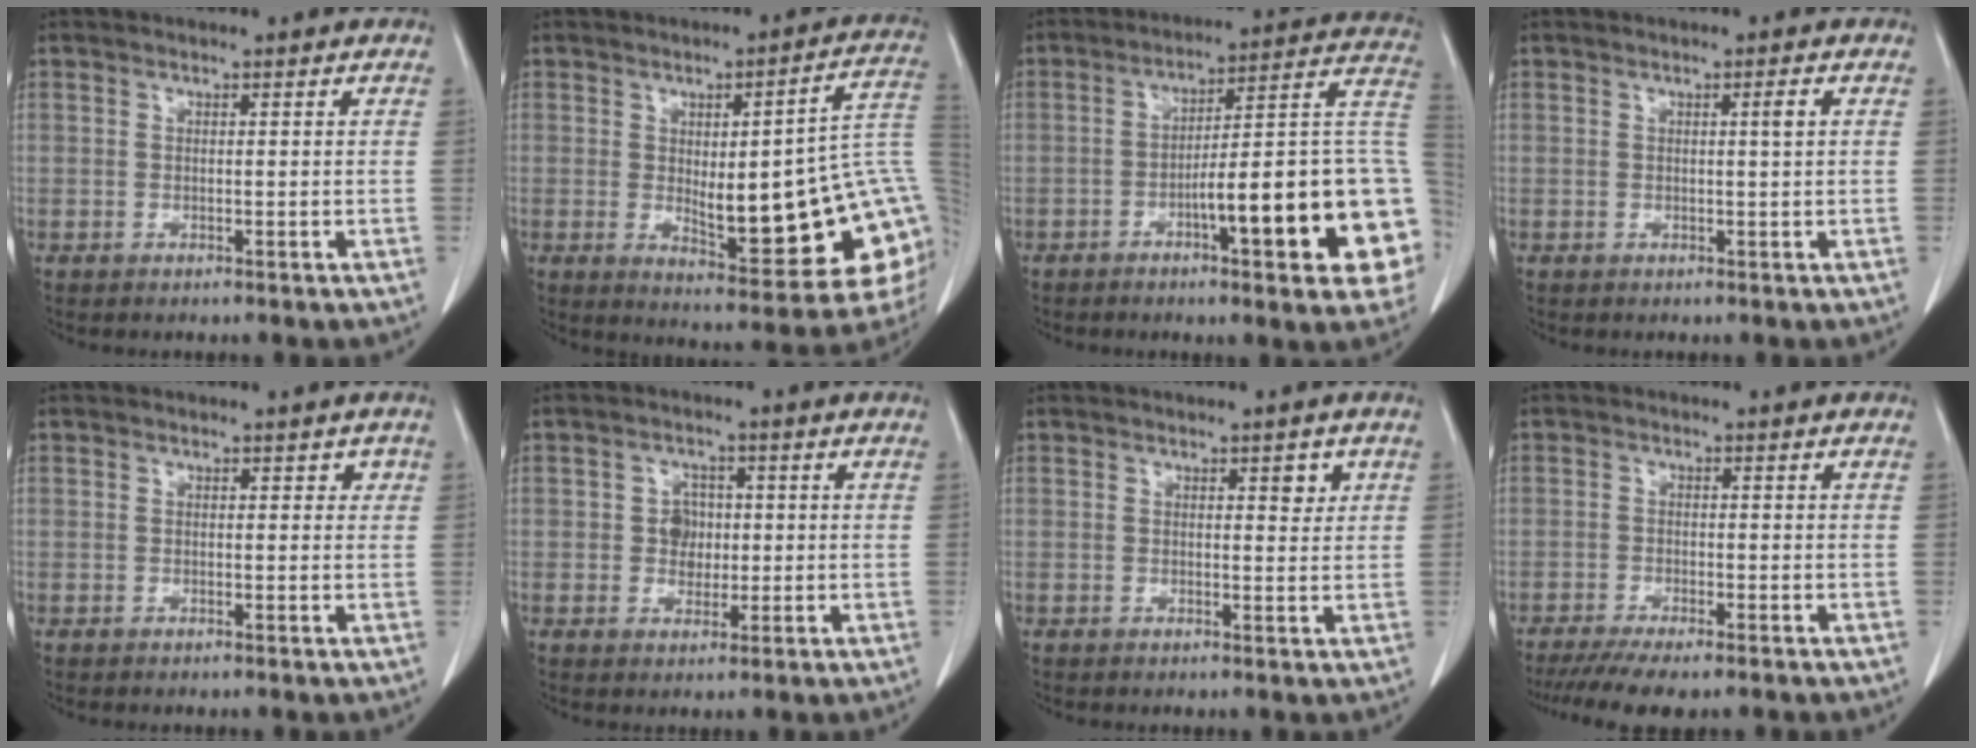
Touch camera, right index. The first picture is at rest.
{"total": 21.8, "force": [-1.0, 4.2, 21.3], "torque": [-0.206, 0.013, -0.001]}
{"total": 21.7, "force": [-5.3, 2.5, 20.8], "torque": [-0.200, 0.025, -0.067]}
{"total": 1.2, "force": [0.2, -0.3, 1.2], "torque": [-0.023, 0.001, 0.004]}
{"total": 0.8, "force": [0.3, 0.6, 0.5], "torque": [-0.002, 0.003, -0.001]}
{"total": 3.4, "force": [0.0, 3.0, 1.7], "torque": [-0.021, 0.008, 0.000]}
{"total": 2.1, "force": [1.0, 0.8, 1.6], "torque": [-0.019, -0.002, 0.013]}
{"total": 7.2, "force": [-5.7, 0.8, 4.2], "torque": [-0.065, -0.015, -0.089]}